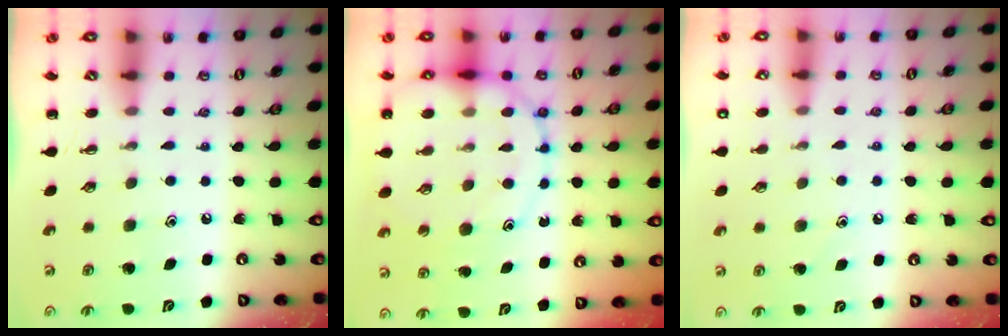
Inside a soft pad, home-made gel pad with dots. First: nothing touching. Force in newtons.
{"total": 14.8, "press": 14.6, "slide": 2.9}
{"total": 7.0, "press": 6.7, "slide": 1.9}